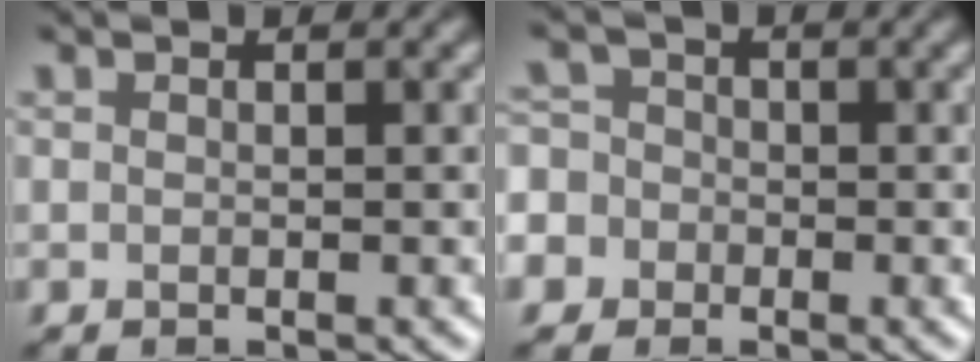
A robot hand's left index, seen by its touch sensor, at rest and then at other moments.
{"total": 7.0, "force": [-2.8, 6.1, 1.9], "torque": [-0.051, 0.006, -0.082]}